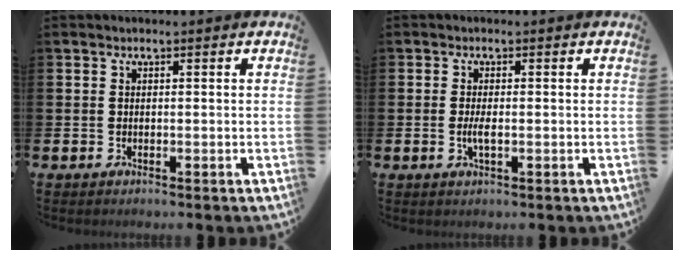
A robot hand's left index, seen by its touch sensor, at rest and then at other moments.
{"total": 1.8, "force": [-0.2, 0.5, 1.7], "torque": [-0.034, 0.000, -0.004]}